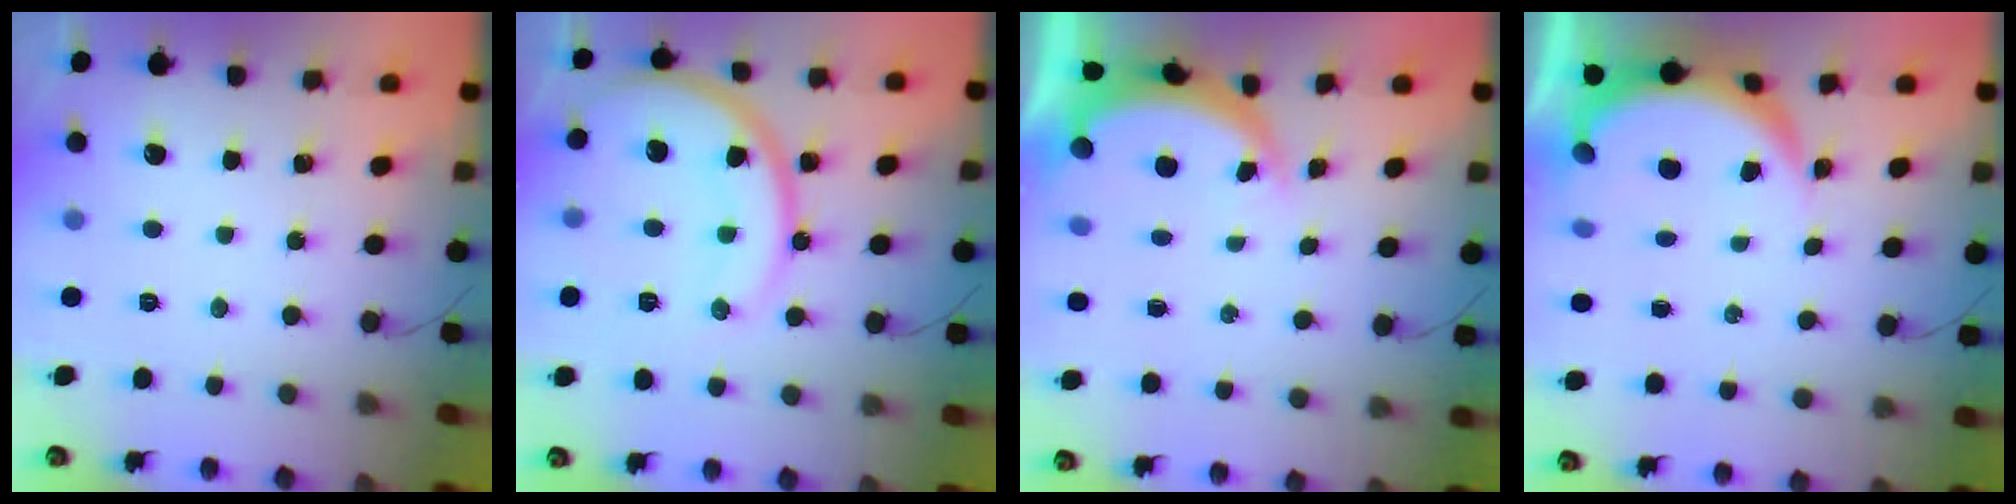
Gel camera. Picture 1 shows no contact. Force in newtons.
{"total": 15.5, "press": 15.5, "slide": 1.3}
{"total": 4.7, "press": 4.6, "slide": 0.3}
{"total": 5.6, "press": 5.6, "slide": 0.8}